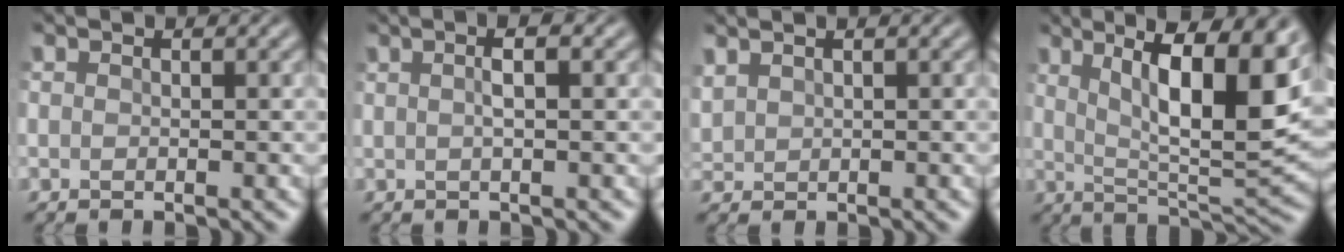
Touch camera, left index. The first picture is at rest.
{"total": 2.6, "force": [0.8, 0.8, 2.3], "torque": [-0.023, 0.000, -0.003]}
{"total": 1.3, "force": [1.0, 0.6, 0.4], "torque": [-0.017, 0.006, 0.028]}
{"total": 12.1, "force": [4.2, 3.4, 10.8], "torque": [-0.162, -0.003, 0.069]}